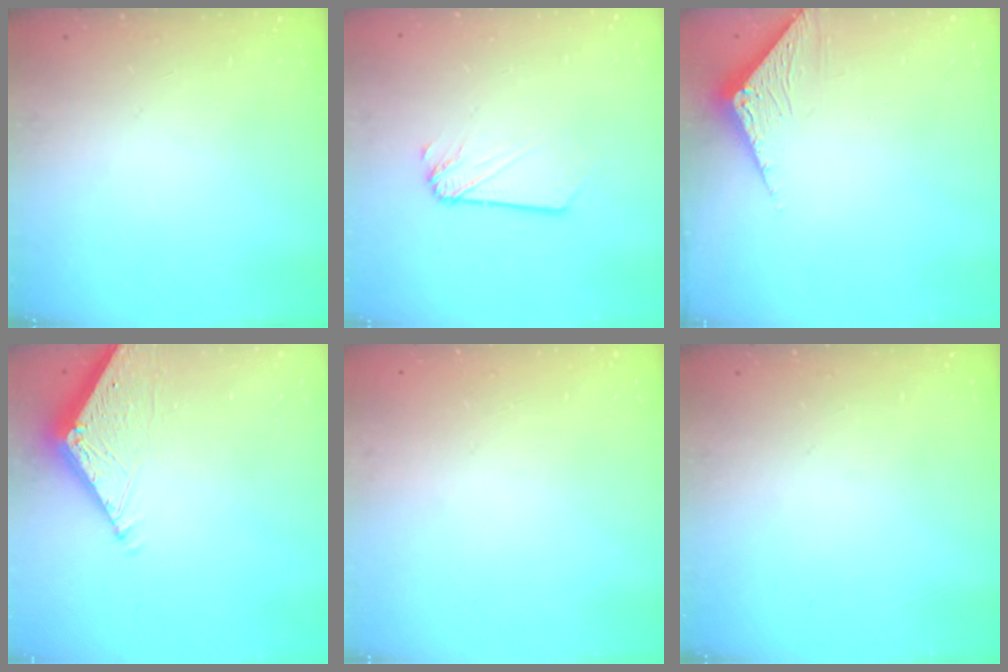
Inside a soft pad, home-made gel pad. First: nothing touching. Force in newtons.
{"total": 2.0, "press": 2.0, "slide": 0.2}
{"total": 3.4, "press": 3.4, "slide": 0.3}
{"total": 7.3, "press": 7.3, "slide": 0.5}
{"total": 0.0}
{"total": 0.0}